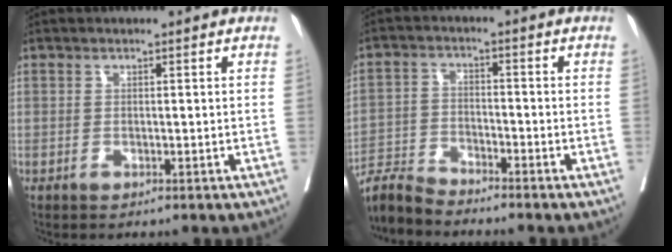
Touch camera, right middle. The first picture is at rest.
{"total": 5.1, "force": [-5.1, -0.4, -0.1], "torque": [0.002, -0.010, -0.098]}